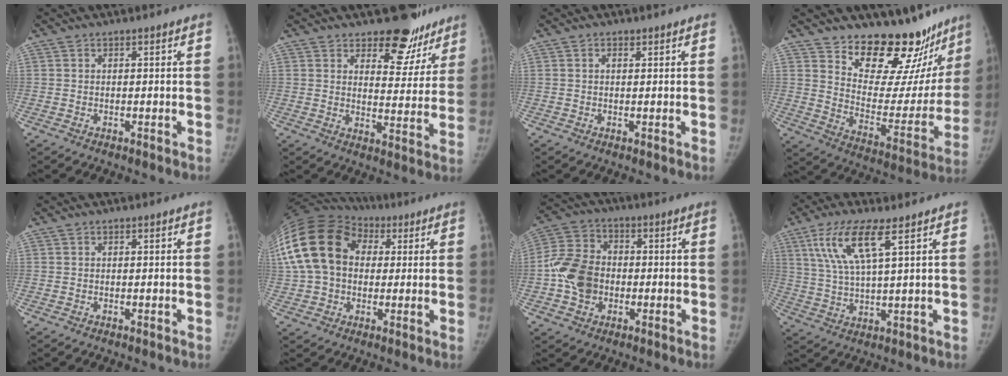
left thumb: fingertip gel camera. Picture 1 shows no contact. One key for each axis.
{"total": 12.2, "fx": 9.4, "fy": 6.3, "fz": 4.4, "tx": -0.002, "ty": -0.069, "tz": 0.116}
{"total": 0.5, "fx": 0.2, "fy": 0.4, "fz": 0.3, "tx": -0.003, "ty": -0.004, "tz": 0.002}
{"total": 20.6, "fx": 17.4, "fy": 7.9, "fz": 7.6, "tx": -0.049, "ty": -0.140, "tz": 0.247}
{"total": 0.0}
{"total": 22.7, "fx": 4.4, "fy": 16.9, "fz": 14.5, "tx": -0.317, "ty": 0.055, "tz": 0.079}
{"total": 10.8, "fx": -1.6, "fy": 8.5, "fz": 6.5, "tx": -0.111, "ty": 0.023, "tz": -0.039}
{"total": 10.1, "fx": 5.0, "fy": 2.1, "fz": 8.5, "tx": -0.189, "ty": -0.016, "tz": 0.103}